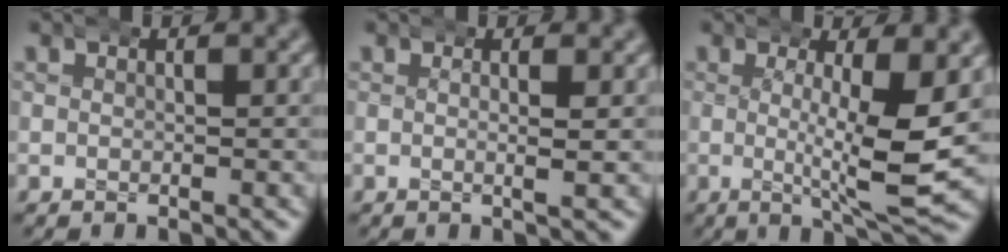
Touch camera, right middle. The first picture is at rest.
{"total": 1.0, "force": [0.5, -0.7, 0.5], "torque": [-0.014, -0.004, 0.007]}
{"total": 6.4, "force": [0.6, 0.4, 6.3], "torque": [-0.096, -0.010, 0.011]}